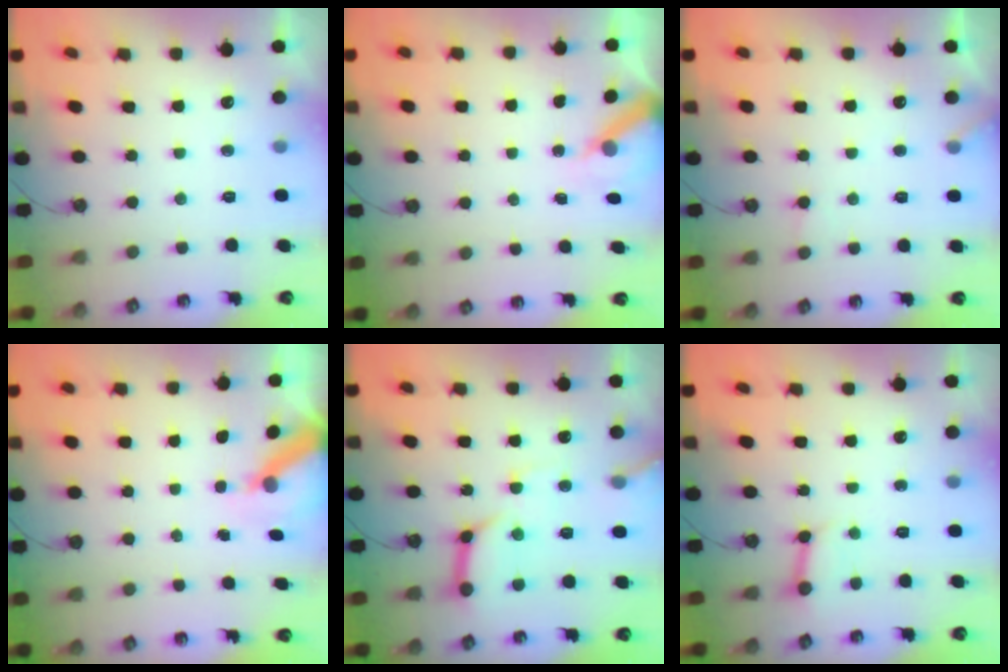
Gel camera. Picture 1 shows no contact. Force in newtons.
{"total": 6.0, "press": 6.0, "slide": 0.3}
{"total": 8.1, "press": 8.0, "slide": 0.5}
{"total": 5.9, "press": 5.9, "slide": 0.6}
{"total": 14.2, "press": 14.1, "slide": 1.7}
{"total": 3.7, "press": 3.7, "slide": 0.5}